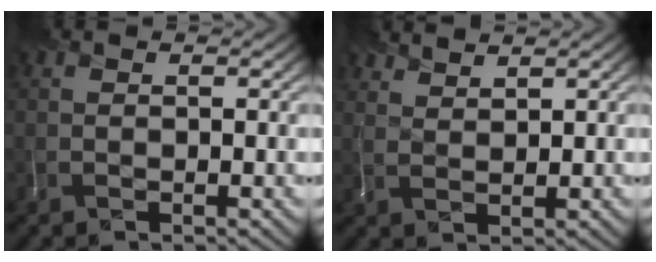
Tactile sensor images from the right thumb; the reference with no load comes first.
{"total": 3.0, "force": [2.9, 0.6, 0.4], "torque": [-0.005, 0.001, 0.058]}